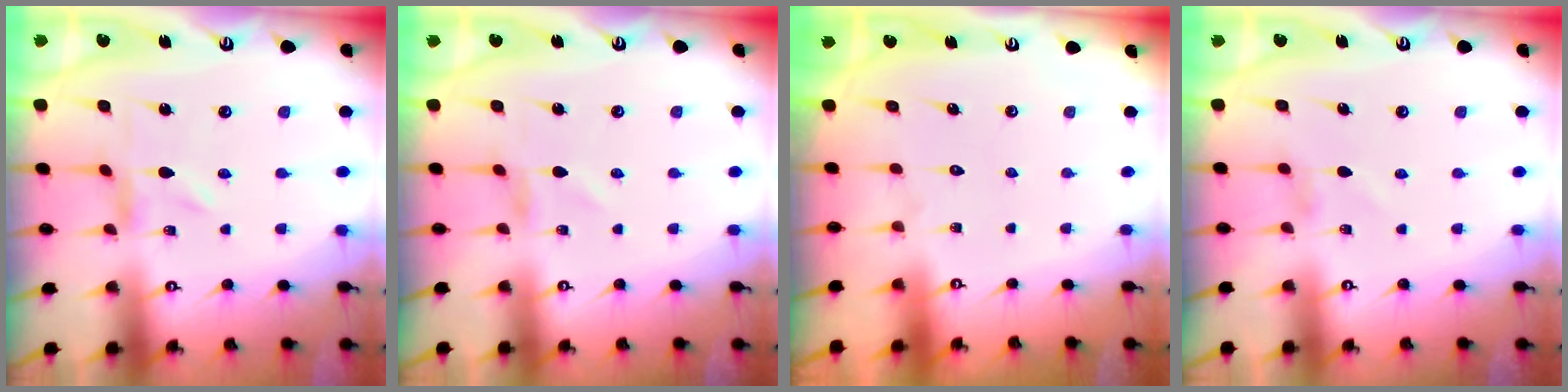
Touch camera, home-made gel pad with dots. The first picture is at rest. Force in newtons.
{"total": 0.0}
{"total": 1.7, "press": 1.7, "slide": 0.1}
{"total": 1.8, "press": 1.8, "slide": 0.4}